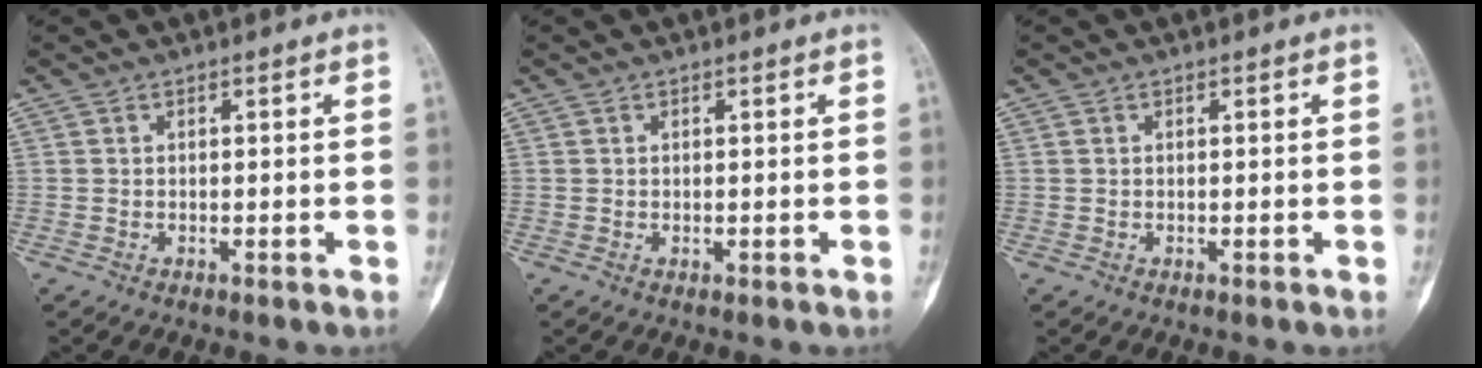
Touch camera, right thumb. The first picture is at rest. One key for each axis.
{"total": 0.0}
{"total": 0.0}